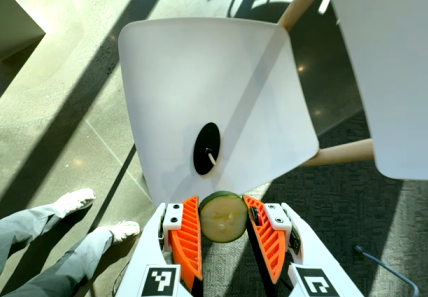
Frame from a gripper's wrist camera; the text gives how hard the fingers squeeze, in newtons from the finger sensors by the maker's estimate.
{"total": 8.8, "left": 8.8, "right": 8.8}